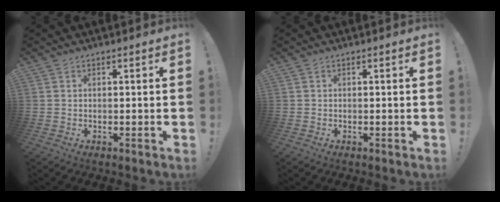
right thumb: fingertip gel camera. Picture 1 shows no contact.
{"total": 0.0}